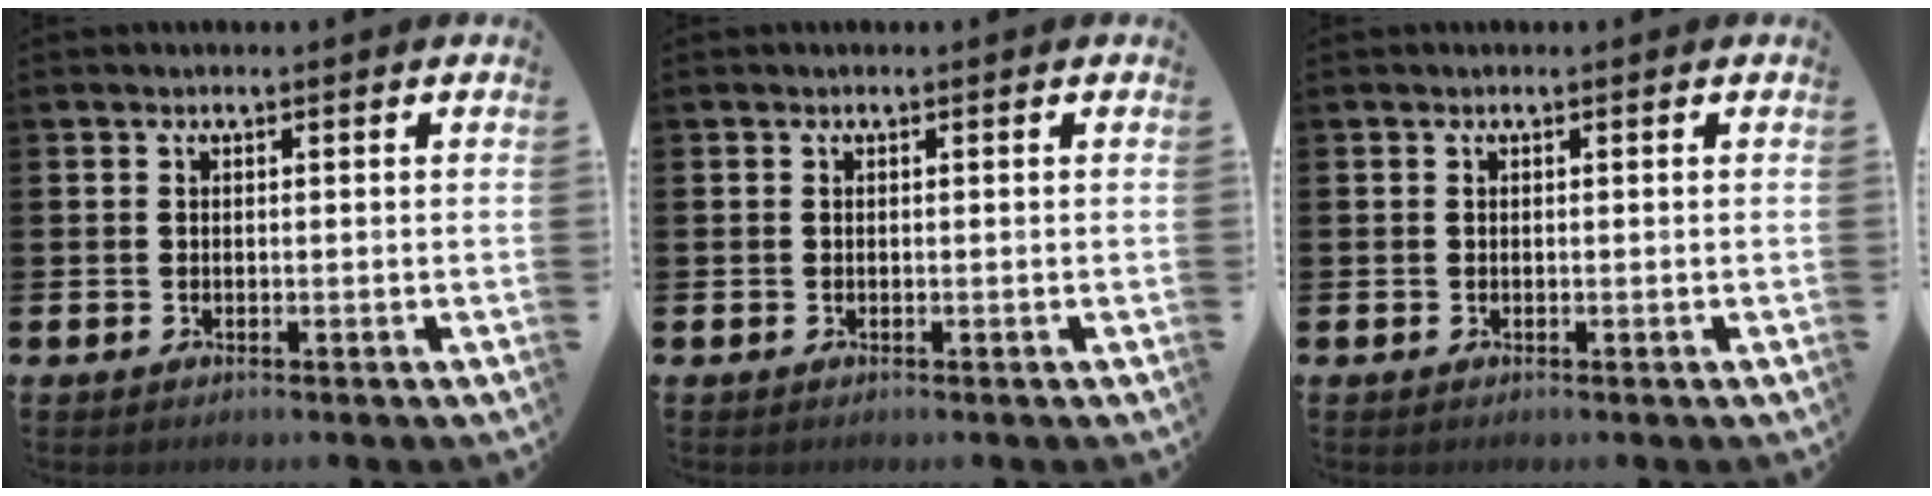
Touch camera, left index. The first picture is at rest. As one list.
[{"total": 0.0}, {"total": 0.0}]